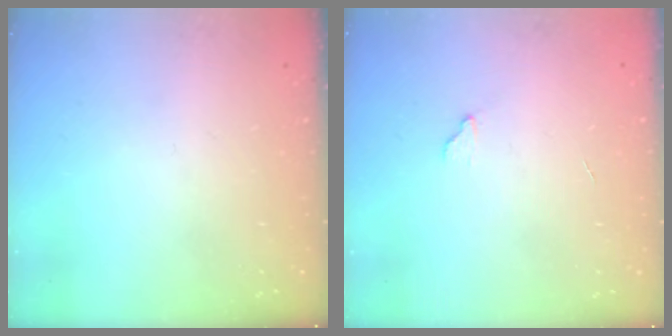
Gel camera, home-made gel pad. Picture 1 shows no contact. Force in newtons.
{"total": 4.3, "press": 4.3, "slide": 0.3}